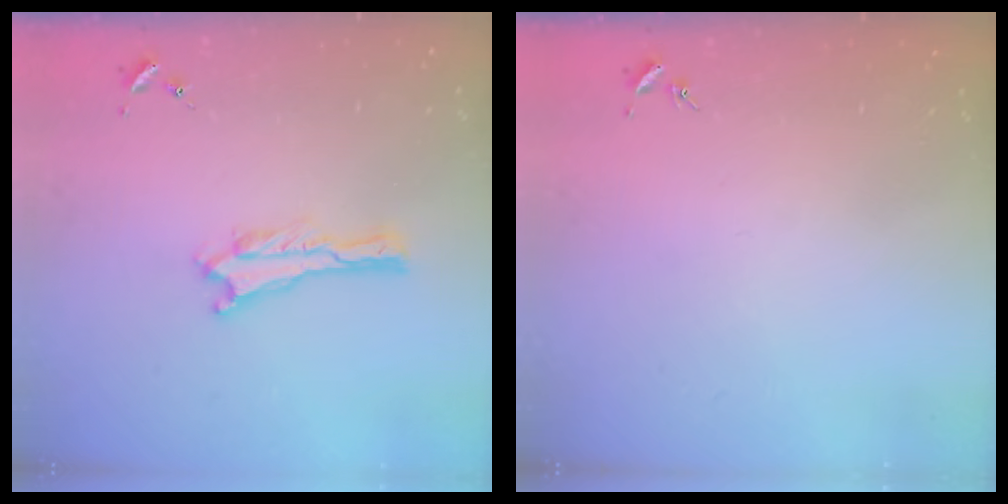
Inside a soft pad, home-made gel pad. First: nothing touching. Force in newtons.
{"total": 0.0}